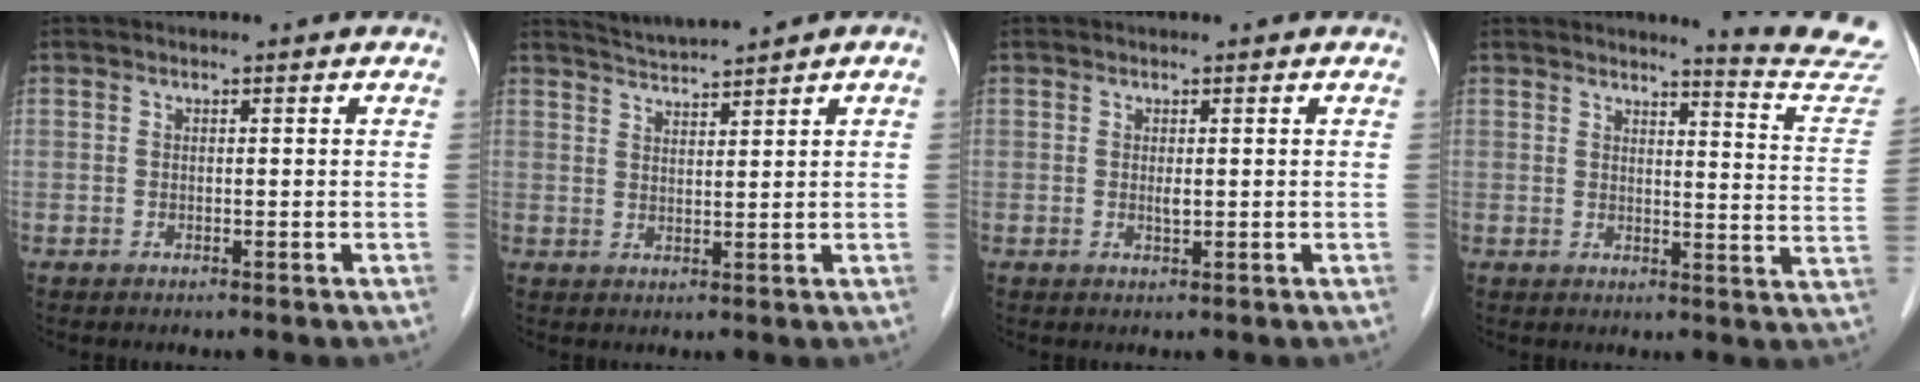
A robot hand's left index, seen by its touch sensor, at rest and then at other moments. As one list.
[{"total": 3.6, "force": [3.4, -1.0, 0.7], "torque": [-0.017, 0.008, 0.067]}, {"total": 0.7, "force": [0.2, 0.2, 0.7], "torque": [-0.017, -0.003, 0.004]}, {"total": 10.9, "force": [10.8, -1.4, 0.7], "torque": [-0.010, -0.096, 0.106]}]